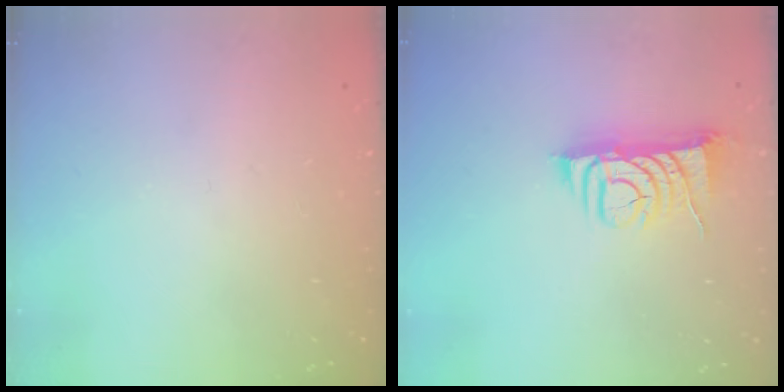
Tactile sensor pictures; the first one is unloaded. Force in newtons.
{"total": 7.9, "press": 7.8, "slide": 1.2}